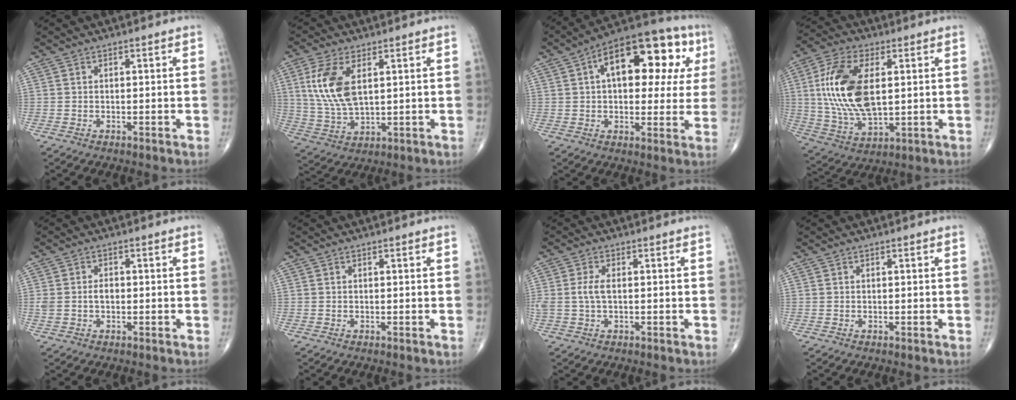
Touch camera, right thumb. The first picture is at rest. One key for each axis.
{"total": 11.2, "fx": 3.3, "fy": 5.5, "fz": 9.1, "tx": -0.193, "ty": -0.010, "tz": 0.072}
{"total": 20.8, "fx": 6.1, "fy": 10.6, "fz": 16.8, "tx": -0.193, "ty": 0.031, "tz": 0.077}
{"total": 17.6, "fx": 2.8, "fy": 9.0, "fz": 14.9, "tx": -0.296, "ty": -0.007, "tz": 0.056}
{"total": 3.1, "fx": -0.1, "fy": 2.1, "fz": 2.3, "tx": -0.051, "ty": 0.011, "tz": 0.001}
{"total": 0.0}
{"total": 3.1, "fx": 0.1, "fy": 1.4, "fz": 2.7, "tx": -0.072, "ty": 0.003, "tz": 0.003}
{"total": 0.0}